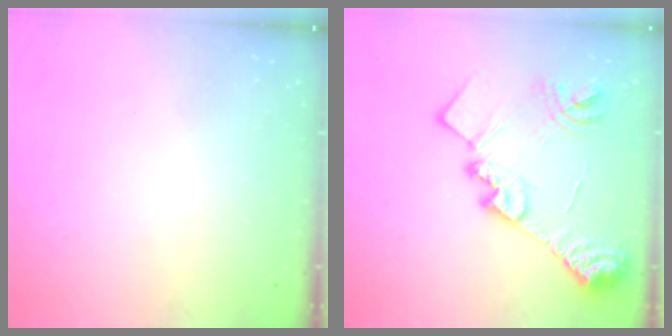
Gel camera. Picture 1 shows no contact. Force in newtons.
{"total": 20.6, "press": 20.6, "slide": 1.8}